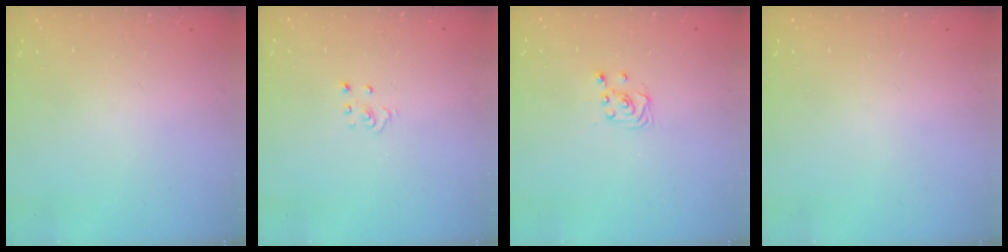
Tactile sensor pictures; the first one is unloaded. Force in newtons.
{"total": 2.8, "press": 2.8, "slide": 0.3}
{"total": 2.9, "press": 2.9, "slide": 0.4}
{"total": 0.0}